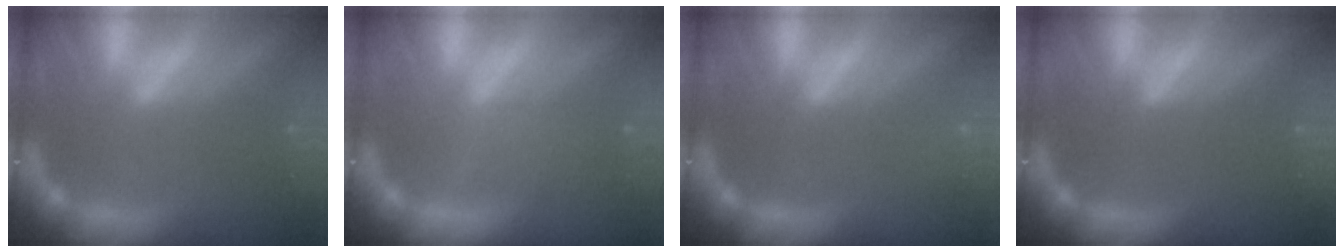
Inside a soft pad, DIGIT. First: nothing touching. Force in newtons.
{"total": 2.4}
{"total": 1.4}
{"total": 0.0}